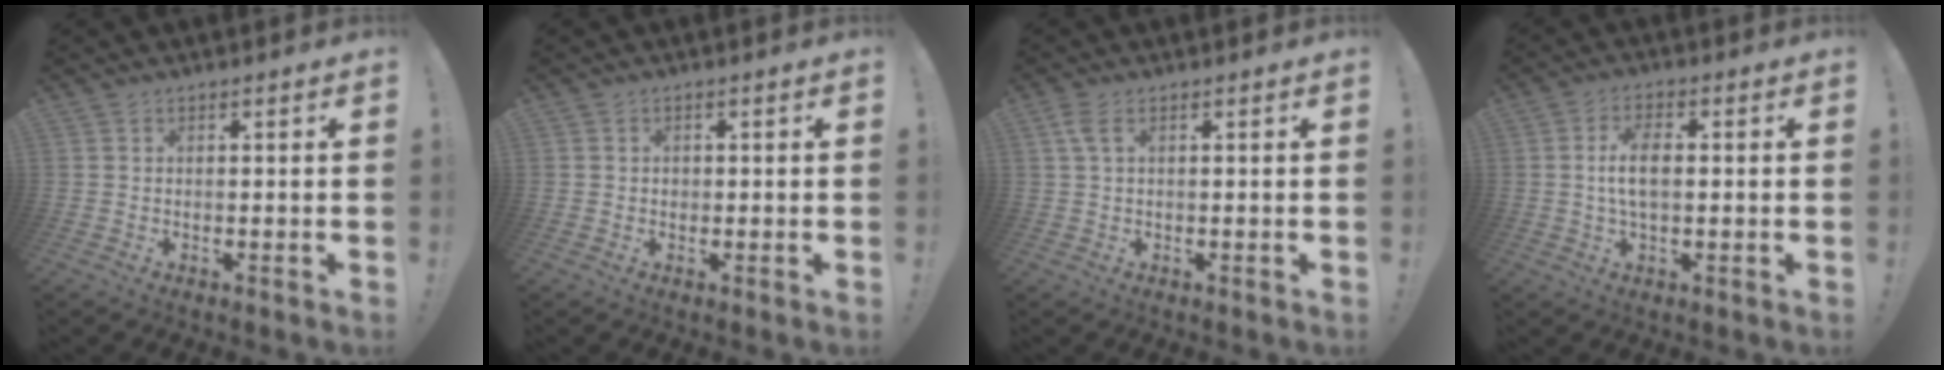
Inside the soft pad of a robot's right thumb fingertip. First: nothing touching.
{"total": 1.0, "force": [-0.2, 0.9, 0.3], "torque": [-0.010, 0.004, -0.003]}
{"total": 3.2, "force": [1.2, 1.0, 2.7], "torque": [-0.058, 0.003, 0.023]}
{"total": 7.5, "force": [0.2, 3.5, 6.6], "torque": [-0.121, 0.002, 0.002]}